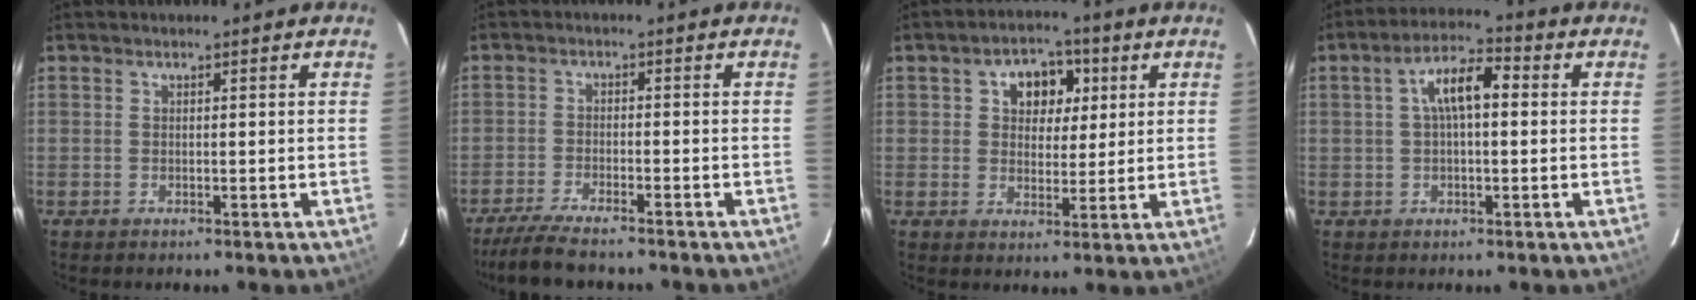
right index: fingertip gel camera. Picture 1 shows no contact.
{"total": 8.8, "force": [-7.7, 1.2, 4.2], "torque": [-0.104, -0.023, -0.133]}
{"total": 7.3, "force": [2.4, 5.6, 4.1], "torque": [-0.068, 0.020, 0.039]}
{"total": 7.4, "force": [1.0, 3.0, 6.7], "torque": [-0.124, 0.024, 0.016]}